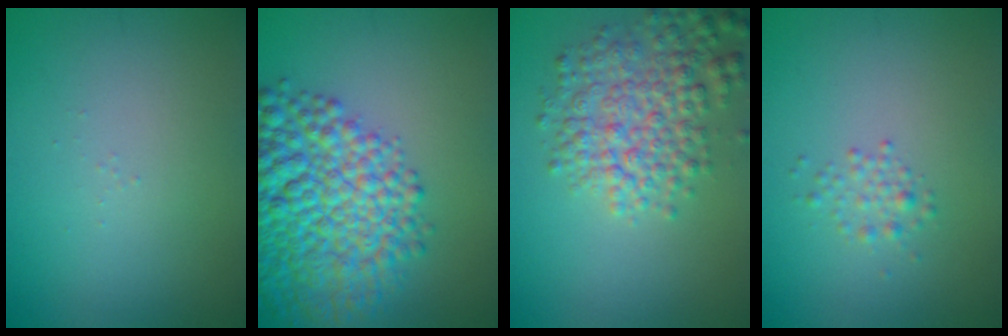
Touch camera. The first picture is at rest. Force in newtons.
{"total": 10.2, "press": 10.2, "slide": 0.4}
{"total": 5.5, "press": 5.5, "slide": 0.2}
{"total": 1.4, "press": 1.4, "slide": 0.1}